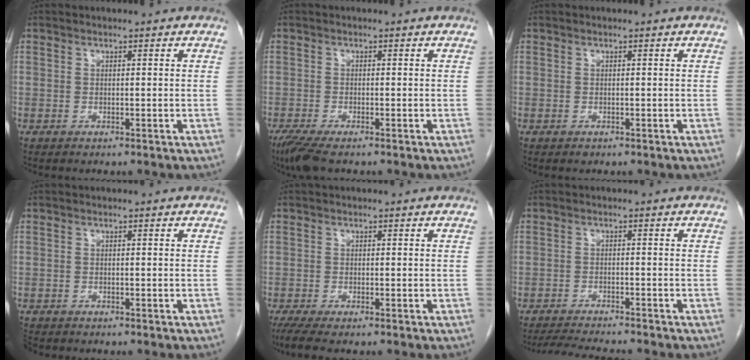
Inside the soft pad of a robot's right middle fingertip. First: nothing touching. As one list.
[{"total": 4.2, "force": [-3.1, 0.6, 2.8], "torque": [-0.056, -0.013, -0.056]}, {"total": 0.0}, {"total": 2.1, "force": [-1.9, 0.9, 0.5], "torque": [-0.015, -0.005, -0.032]}, {"total": 3.8, "force": [-2.9, 0.4, 2.4], "torque": [-0.044, -0.010, -0.050]}, {"total": 7.4, "force": [-6.9, 0.2, 2.8], "torque": [-0.042, -0.014, -0.110]}]